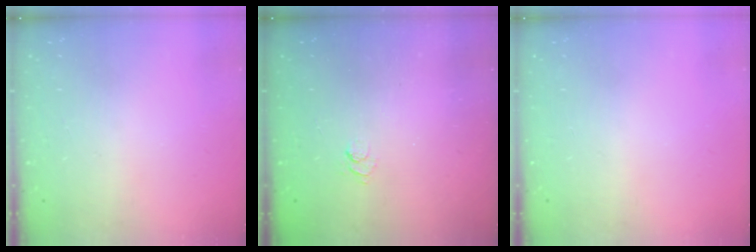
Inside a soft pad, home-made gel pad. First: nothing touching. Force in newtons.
{"total": 2.5, "press": 2.0, "slide": 1.4}
{"total": 0.0}